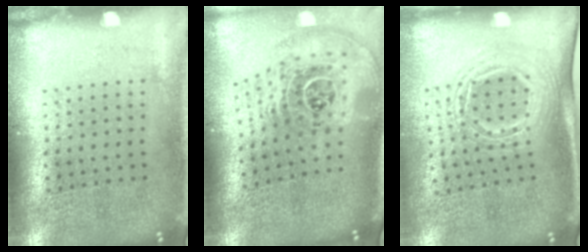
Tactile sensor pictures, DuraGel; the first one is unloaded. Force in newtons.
{"total": 2.8, "press": 1.9, "slide": 2.0}
{"total": 1.6, "press": 1.2, "slide": 1.1}